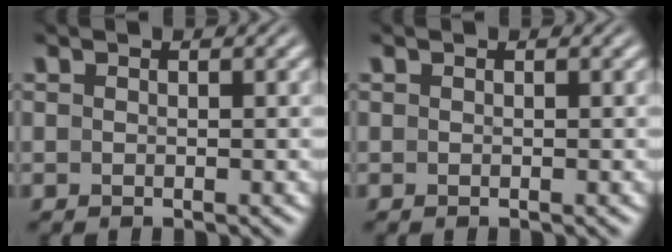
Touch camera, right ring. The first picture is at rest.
{"total": 0.0}